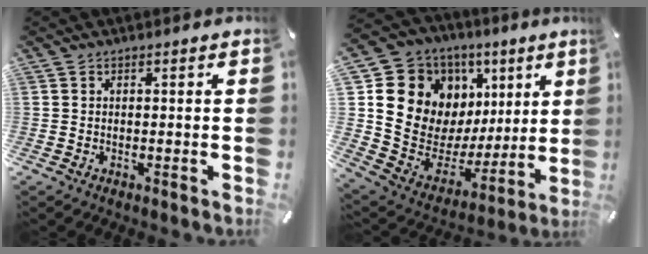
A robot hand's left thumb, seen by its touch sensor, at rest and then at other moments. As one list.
[{"total": 14.0, "force": [4.8, 12.5, 4.0], "torque": [-0.053, -0.065, 0.112]}]